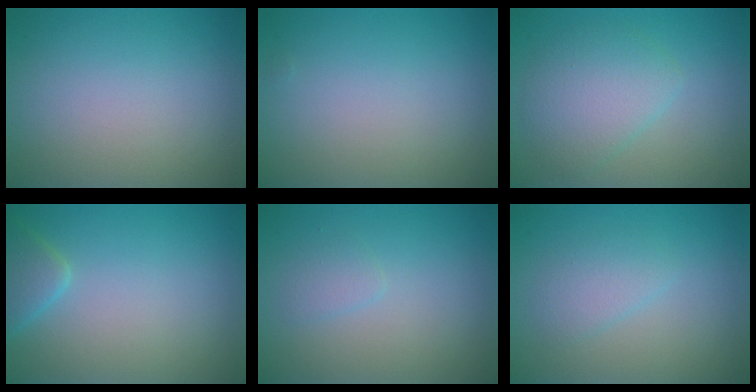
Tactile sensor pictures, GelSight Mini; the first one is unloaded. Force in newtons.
{"total": 0.0}
{"total": 4.0, "press": 4.0, "slide": 0.1}
{"total": 2.3, "press": 2.2, "slide": 0.2}
{"total": 1.0, "press": 1.0, "slide": 0.0}
{"total": 1.8, "press": 1.8, "slide": 0.1}